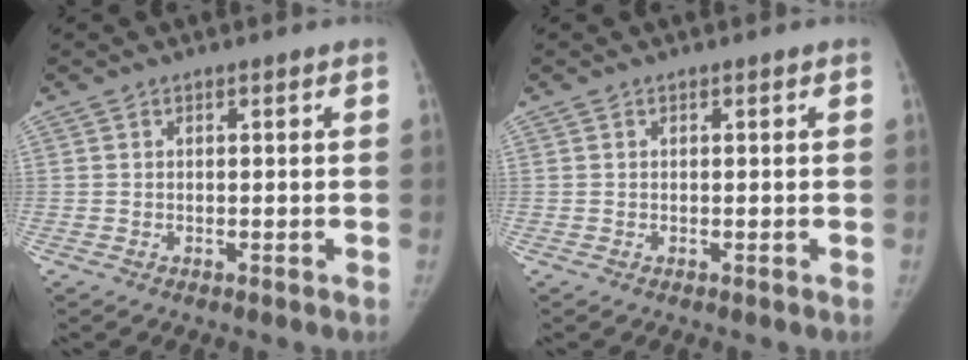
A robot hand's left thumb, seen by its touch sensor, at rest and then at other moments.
{"total": 0.0}